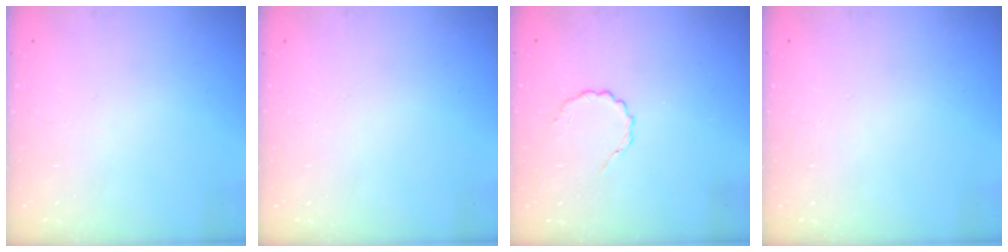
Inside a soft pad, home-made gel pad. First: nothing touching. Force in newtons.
{"total": 0.0}
{"total": 2.9, "press": 2.6, "slide": 1.1}
{"total": 0.0}